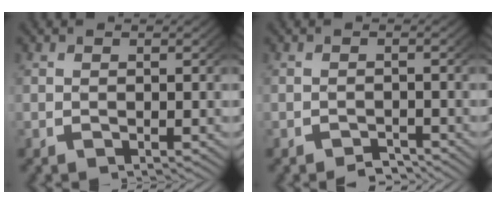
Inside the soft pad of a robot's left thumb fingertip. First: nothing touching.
{"total": 1.8, "force": [-1.6, 0.5, 0.4], "torque": [-0.003, -0.005, -0.028]}